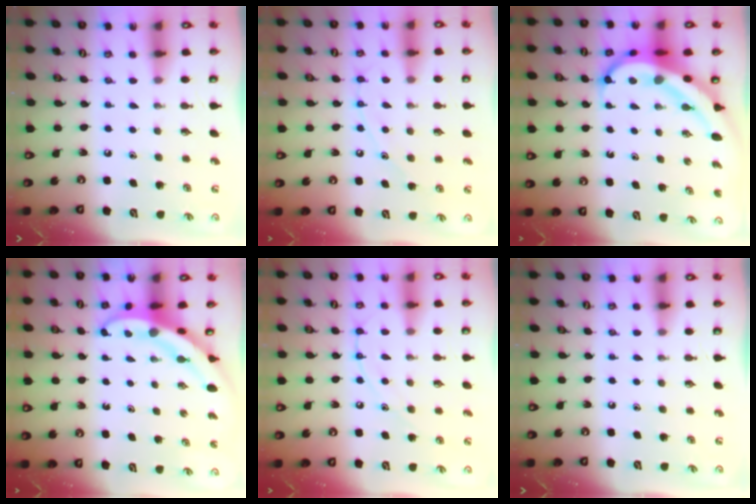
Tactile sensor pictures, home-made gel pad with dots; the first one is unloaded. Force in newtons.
{"total": 8.8, "press": 8.7, "slide": 0.9}
{"total": 10.1, "press": 10.1, "slide": 1.1}
{"total": 3.9, "press": 3.9, "slide": 0.6}
{"total": 8.8, "press": 8.8, "slide": 0.9}
{"total": 0.0}